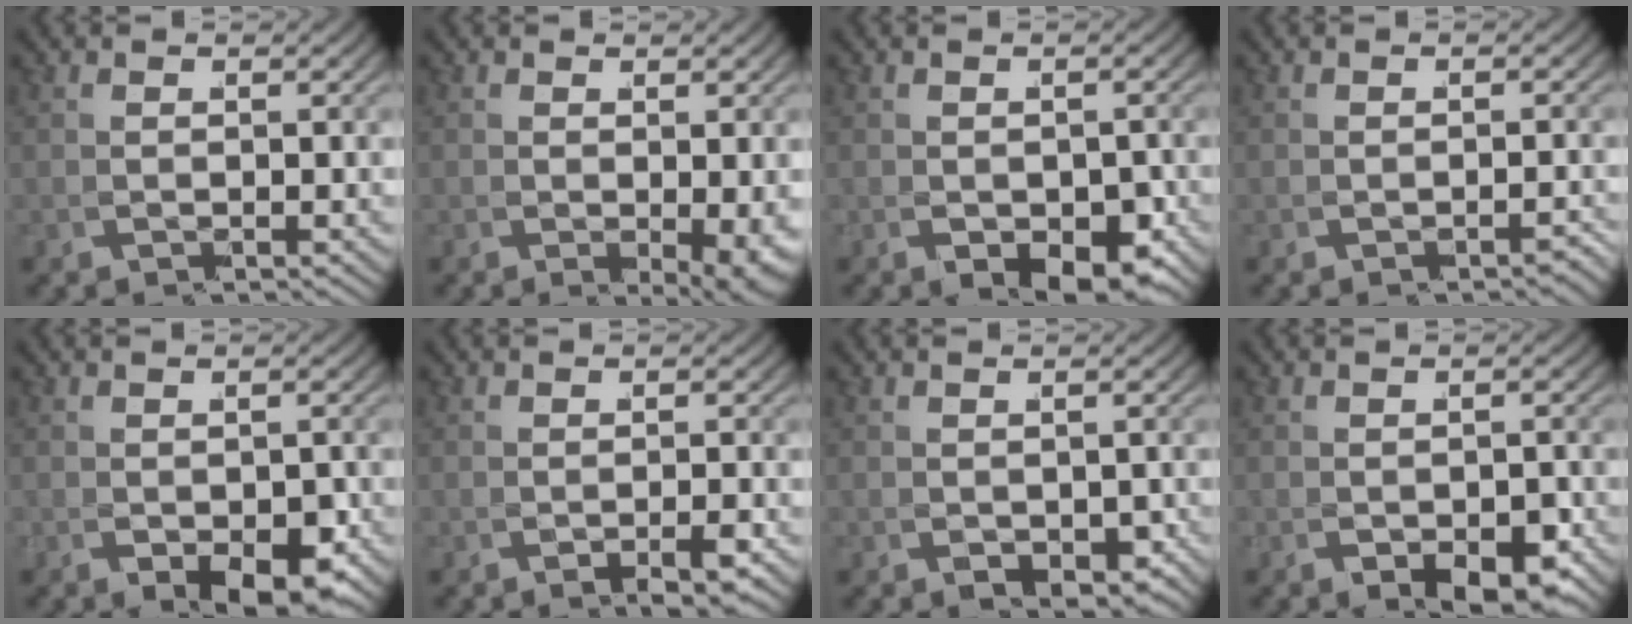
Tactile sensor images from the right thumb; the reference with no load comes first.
{"total": 2.3, "force": [-0.6, 0.3, 2.2], "torque": [-0.033, -0.010, 0.000]}
{"total": 3.4, "force": [-1.4, 1.6, 2.7], "torque": [-0.048, -0.016, -0.009]}
{"total": 1.2, "force": [-1.1, -0.3, -0.1], "torque": [-0.016, -0.007, -0.015]}
{"total": 3.8, "force": [-1.5, 1.4, 3.2], "torque": [-0.058, -0.016, -0.012]}
{"total": 1.6, "force": [-1.1, -0.5, 1.0], "torque": [-0.023, -0.001, -0.016]}
{"total": 1.7, "force": [-0.7, 0.9, 1.2], "torque": [-0.023, -0.009, -0.003]}
{"total": 3.4, "force": [-1.7, 1.1, 2.7], "torque": [-0.053, -0.013, -0.016]}